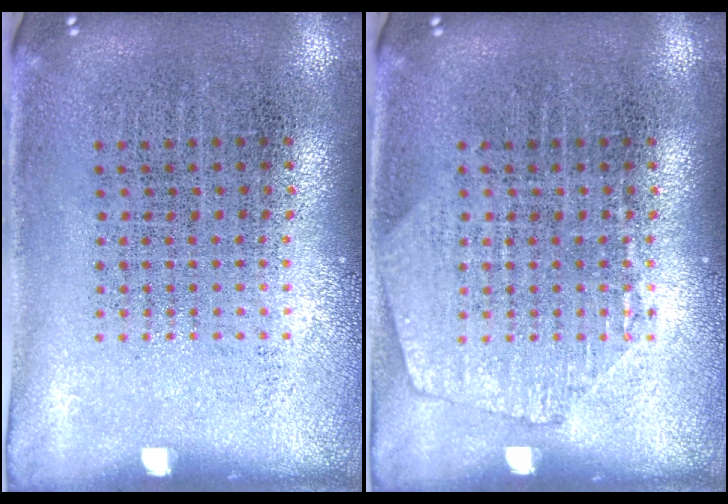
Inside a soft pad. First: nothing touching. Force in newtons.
{"total": 1.2, "press": 1.2, "slide": 0.2}